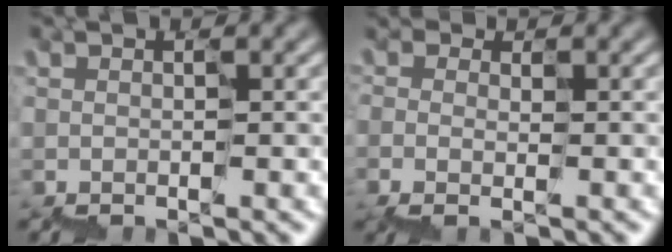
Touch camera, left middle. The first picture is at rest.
{"total": 0.9, "force": [-0.8, 0.4, 0.2], "torque": [-0.007, -0.002, -0.012]}